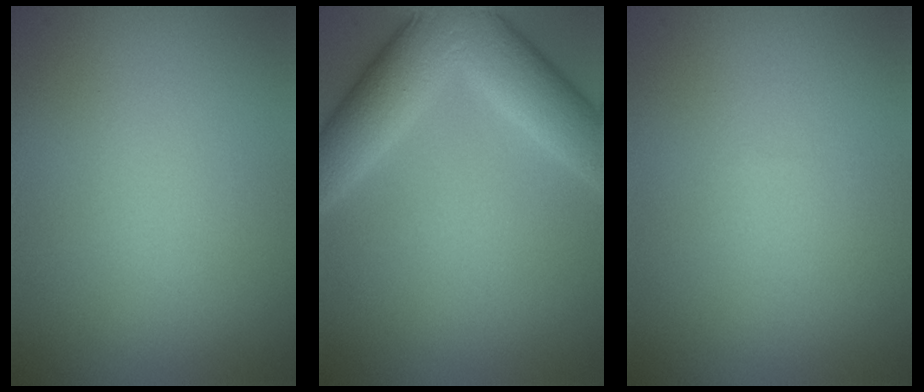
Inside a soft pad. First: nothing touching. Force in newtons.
{"total": 9.2, "press": 9.2, "slide": 0.5}
{"total": 0.0}